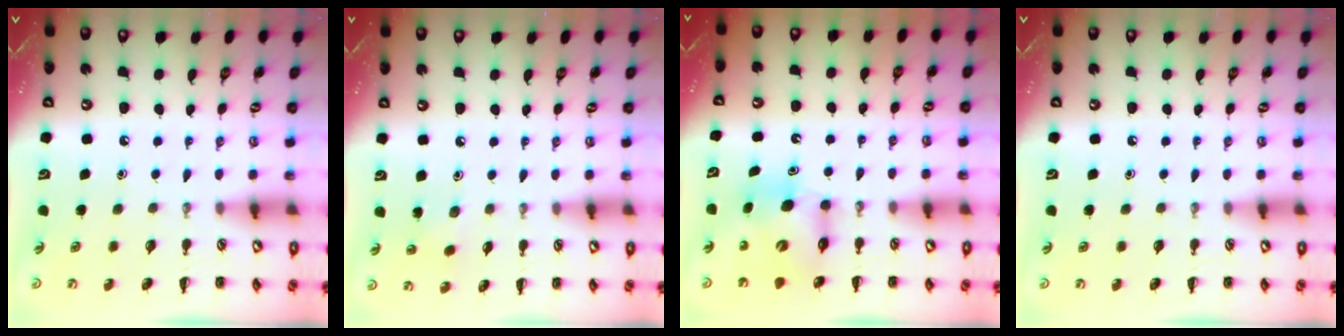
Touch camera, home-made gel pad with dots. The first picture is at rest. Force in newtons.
{"total": 2.6, "press": 2.5, "slide": 0.9}
{"total": 7.8, "press": 7.8, "slide": 0.9}
{"total": 0.0}